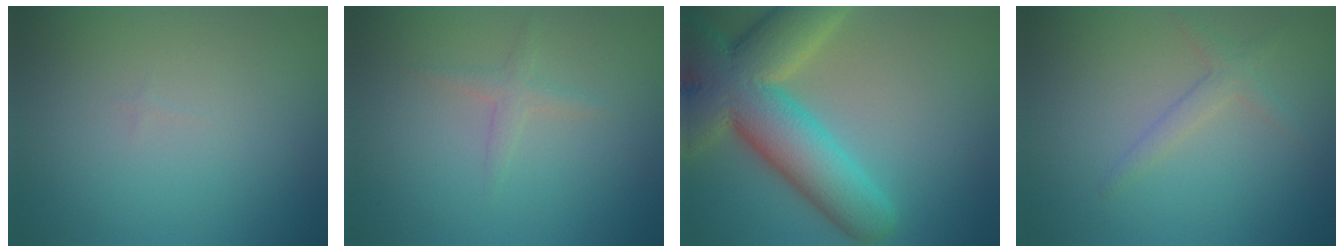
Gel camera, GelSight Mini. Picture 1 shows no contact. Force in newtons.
{"total": 1.3, "press": 1.3, "slide": 0.1}
{"total": 12.5, "press": 12.4, "slide": 1.0}
{"total": 1.8, "press": 1.8, "slide": 0.1}